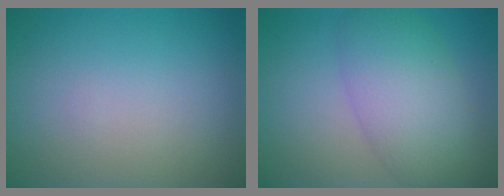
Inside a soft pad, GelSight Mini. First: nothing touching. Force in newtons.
{"total": 6.3, "press": 6.3, "slide": 0.4}